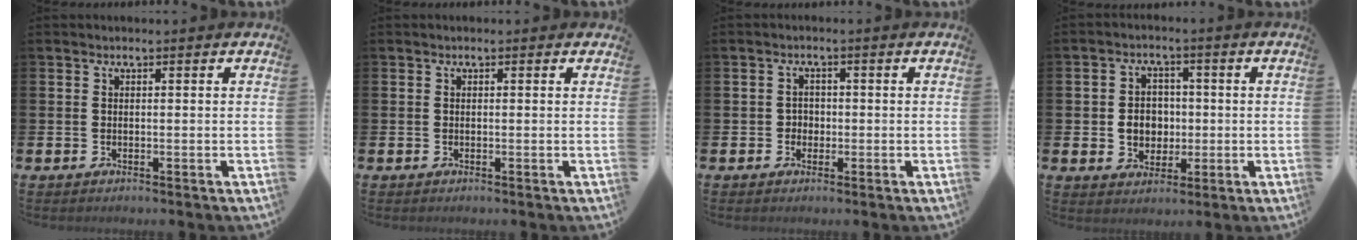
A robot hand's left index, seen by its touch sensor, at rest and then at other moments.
{"total": 0.0}
{"total": 1.8, "force": [-0.2, 1.7, 0.5], "torque": [-0.007, 0.005, -0.009]}
{"total": 4.5, "force": [0.0, 4.0, 2.0], "torque": [-0.035, 0.007, -0.008]}